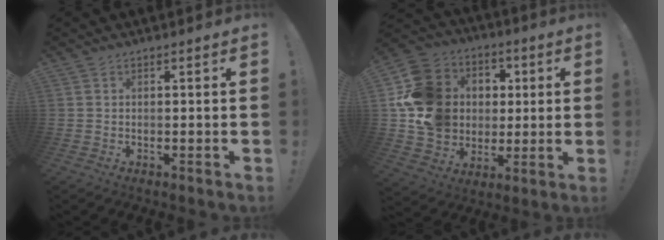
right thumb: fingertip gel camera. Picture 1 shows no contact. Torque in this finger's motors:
{"motor_torque": [2.18, 2.82, 1.43, -0.19, 0.12]}